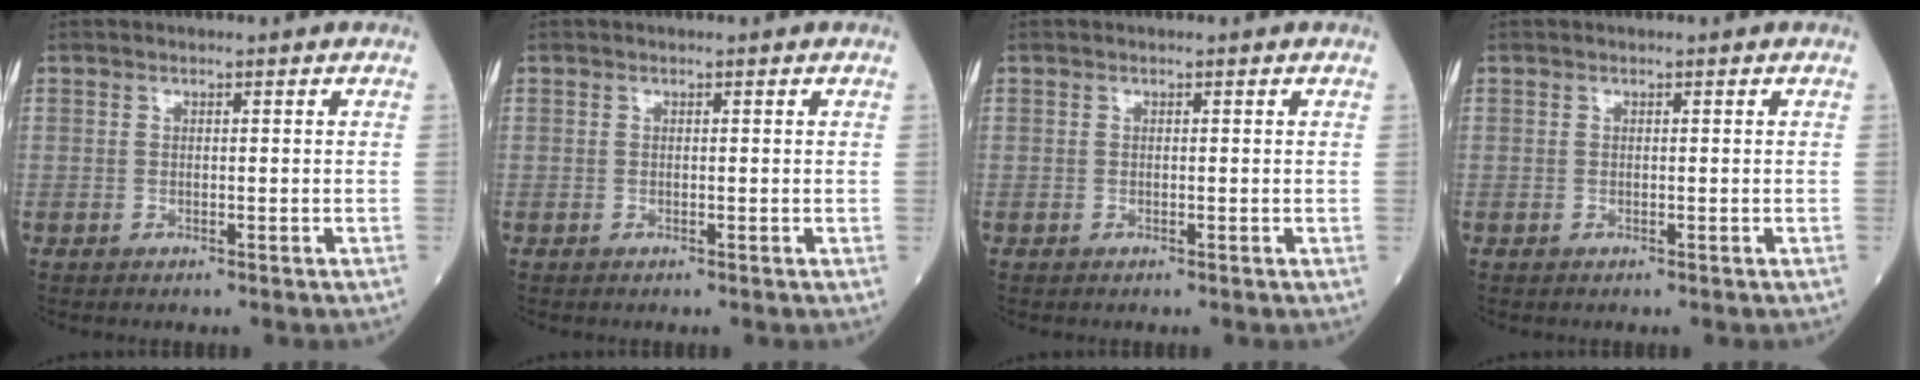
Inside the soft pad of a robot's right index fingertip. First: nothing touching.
{"total": 0.0}
{"total": 0.0}
{"total": 0.0}